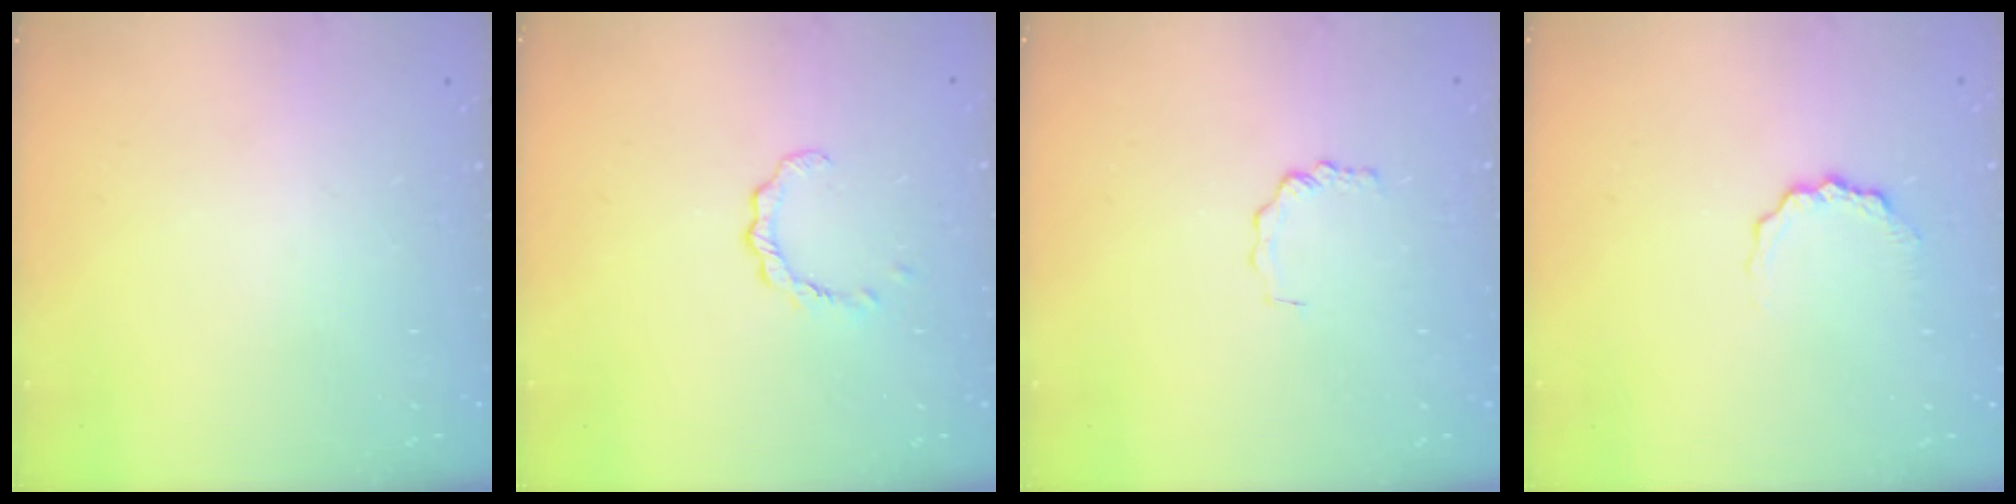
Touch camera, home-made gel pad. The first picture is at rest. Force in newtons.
{"total": 2.9, "press": 2.8, "slide": 0.4}
{"total": 2.1, "press": 2.1, "slide": 0.3}
{"total": 5.2, "press": 5.2, "slide": 0.4}